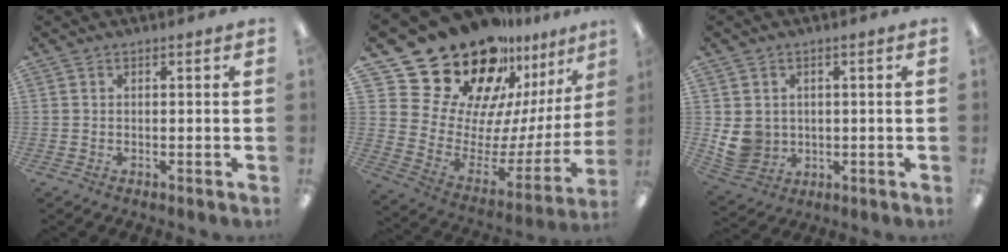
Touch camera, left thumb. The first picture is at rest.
{"total": 28.7, "force": [21.4, 14.5, 12.4], "torque": [-0.210, -0.174, 0.414]}
{"total": 7.7, "force": [0.3, 7.2, 2.9], "torque": [-0.066, 0.008, 0.013]}